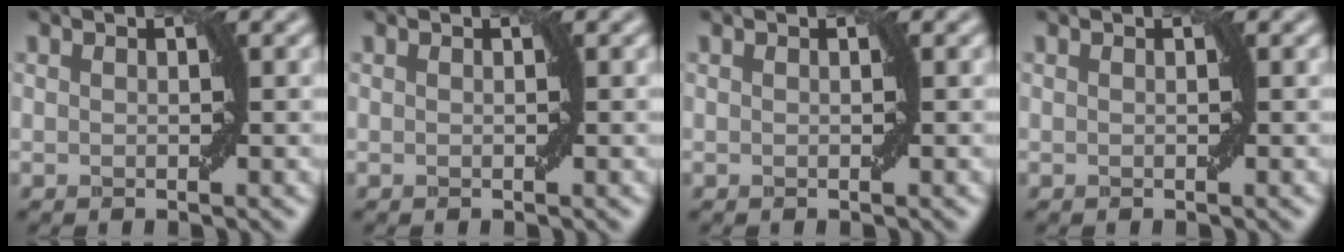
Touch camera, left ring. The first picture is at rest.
{"total": 0.0}
{"total": 0.0}
{"total": 0.0}